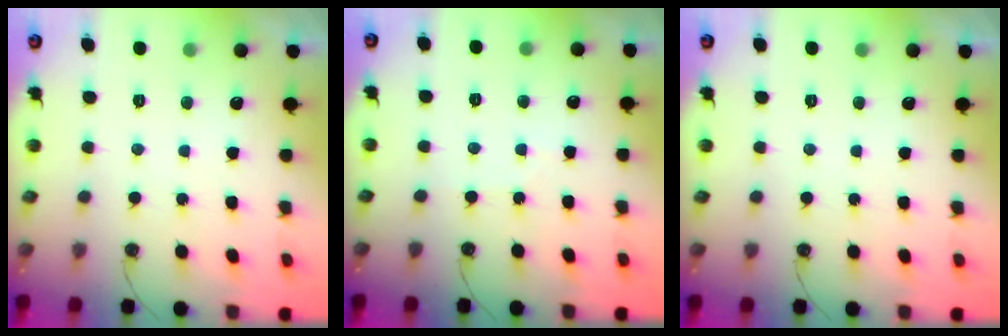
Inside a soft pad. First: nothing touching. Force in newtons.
{"total": 1.9, "press": 1.9, "slide": 0.4}
{"total": 0.0}